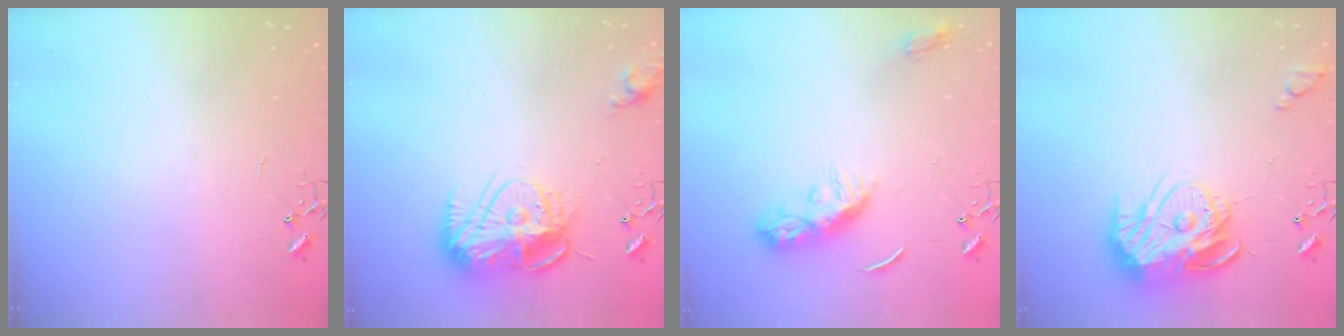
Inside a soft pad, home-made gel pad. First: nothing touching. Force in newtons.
{"total": 15.7, "press": 15.7, "slide": 1.0}
{"total": 10.4, "press": 10.4, "slide": 0.2}
{"total": 16.3, "press": 16.2, "slide": 1.6}